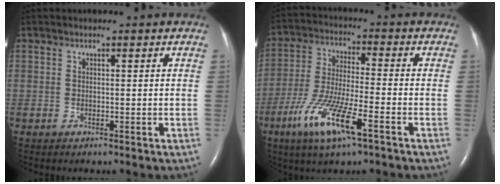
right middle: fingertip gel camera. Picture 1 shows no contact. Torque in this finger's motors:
{"motor_torque": [1.35, -0.79, 0.36, 0.21]}